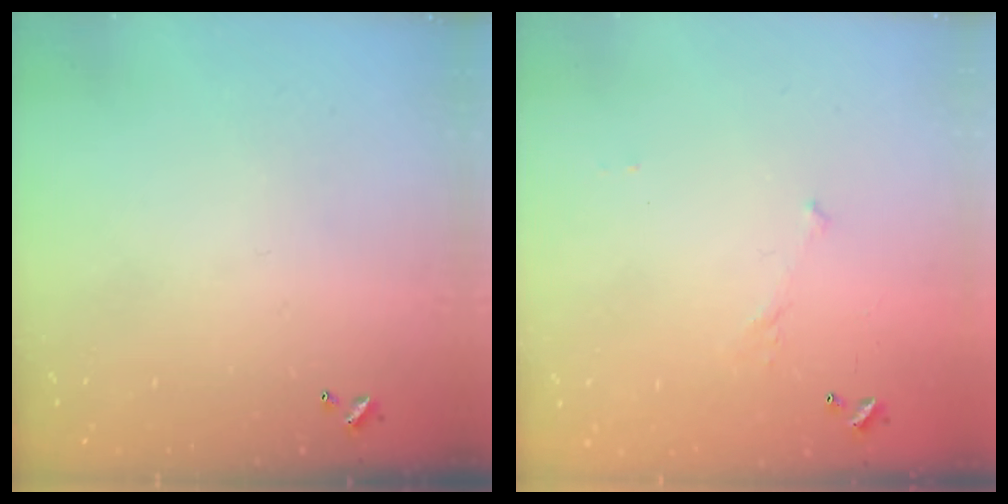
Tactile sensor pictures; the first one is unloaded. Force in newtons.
{"total": 5.3, "press": 5.3, "slide": 0.8}